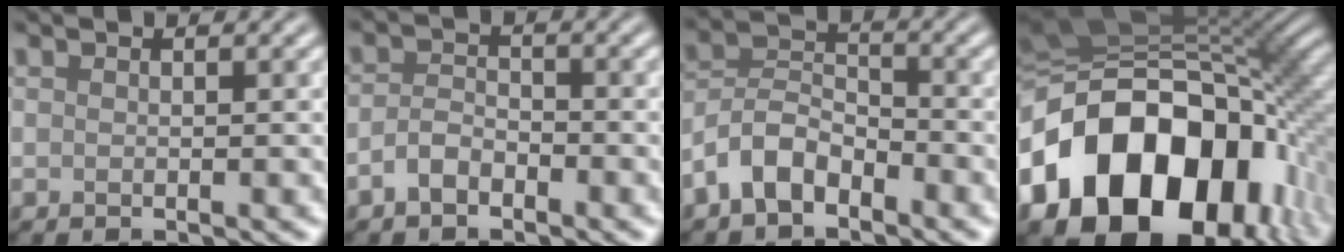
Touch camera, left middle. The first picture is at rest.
{"total": 2.3, "force": [-1.3, 1.3, 1.3], "torque": [-0.026, 0.005, -0.031]}
{"total": 4.7, "force": [-2.9, 2.6, 2.6], "torque": [-0.049, 0.010, -0.066]}
{"total": 19.9, "force": [-4.9, 13.9, 13.4], "torque": [-0.272, -0.014, -0.082]}